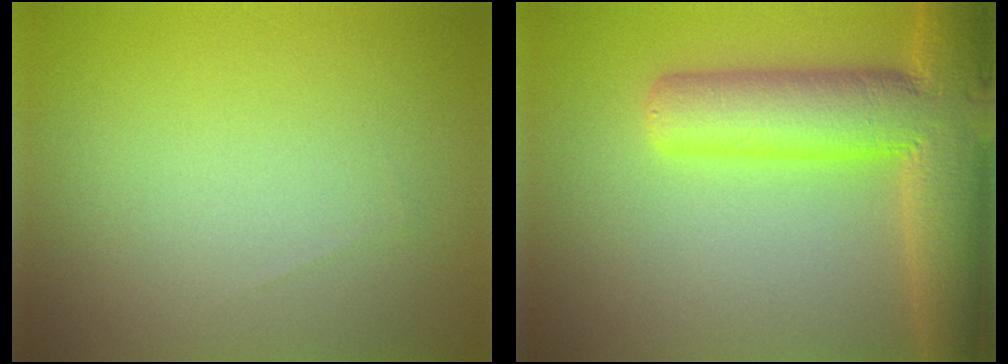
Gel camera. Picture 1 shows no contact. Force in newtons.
{"total": 10.3, "press": 10.3, "slide": 0.5}